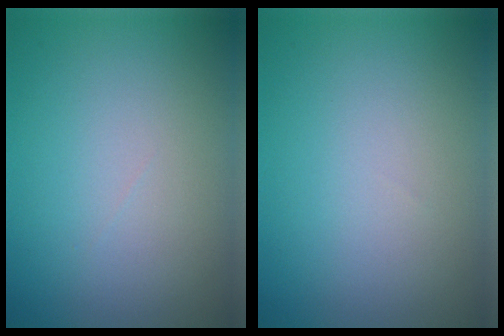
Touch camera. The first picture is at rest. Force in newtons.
{"total": 0.0}